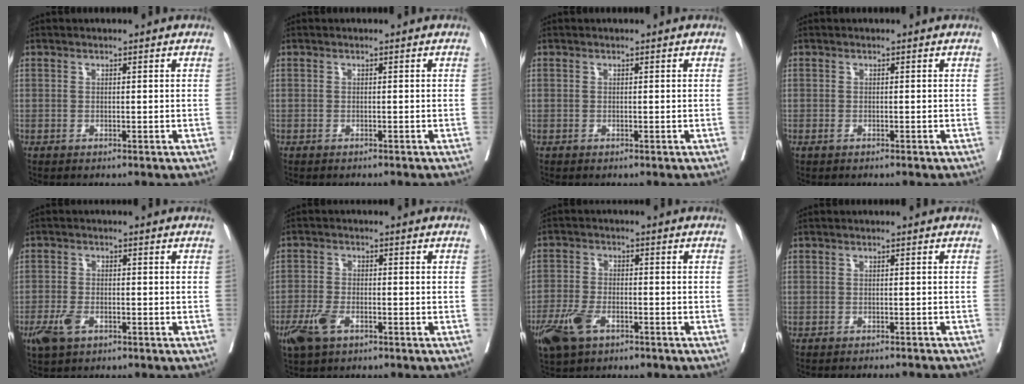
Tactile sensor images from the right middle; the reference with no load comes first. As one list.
[{"total": 1.2, "force": [-1.1, 0.1, 0.3], "torque": [-0.003, 0.000, -0.015]}, {"total": 0.0}, {"total": 0.5, "force": [-0.4, 0.1, 0.4], "torque": [-0.008, -0.001, -0.006]}, {"total": 4.3, "force": [-2.3, 2.1, 2.9], "torque": [-0.063, -0.003, -0.040]}, {"total": 5.2, "force": [-3.0, 2.3, 3.6], "torque": [-0.081, -0.006, -0.054]}, {"total": 7.2, "force": [-4.1, 3.3, 4.9], "torque": [-0.108, -0.009, -0.073]}, {"total": 5.6, "force": [-5.5, -0.5, 1.1], "torque": [-0.006, -0.007, -0.061]}]